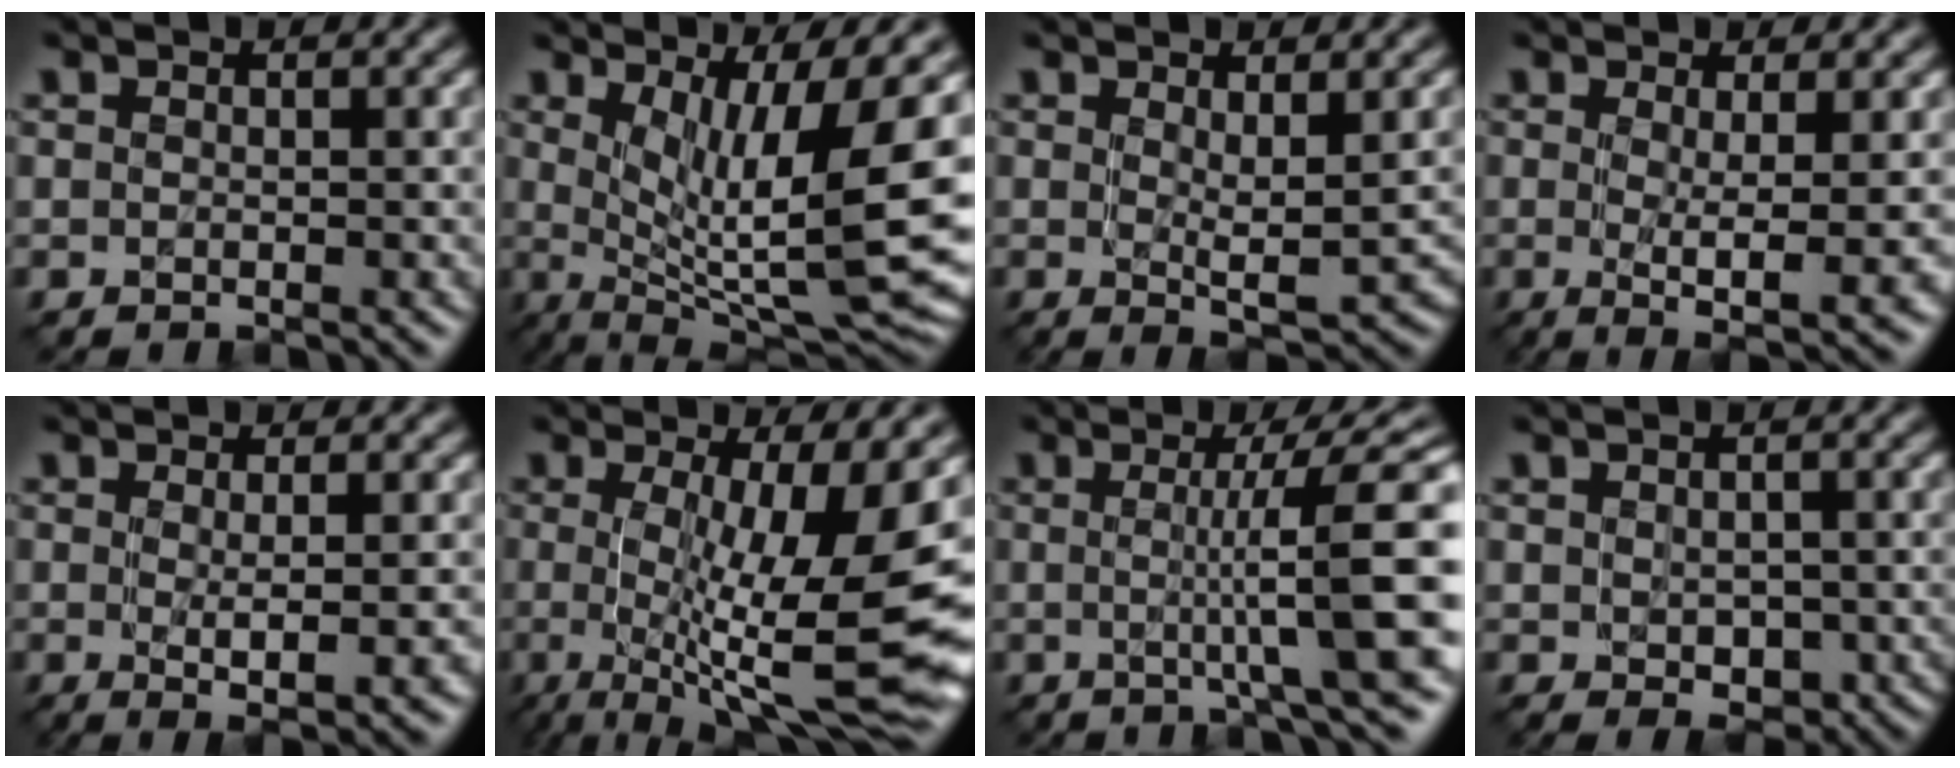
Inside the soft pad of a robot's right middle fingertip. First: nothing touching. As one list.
[{"total": 12.7, "force": [1.8, 3.7, 12.0], "torque": [-0.178, -0.017, 0.032]}, {"total": 2.7, "force": [0.7, 0.4, 2.6], "torque": [-0.040, -0.005, 0.014]}, {"total": 4.9, "force": [-0.2, 0.7, 4.8], "torque": [-0.079, -0.009, -0.002]}, {"total": 4.1, "force": [-0.3, 0.8, 4.1], "torque": [-0.058, 0.000, -0.003]}, {"total": 12.8, "force": [-0.9, 3.0, 12.5], "torque": [-0.185, -0.010, -0.015]}, {"total": 8.3, "force": [0.2, 1.3, 8.2], "torque": [-0.107, 0.007, 0.000]}, {"total": 3.0, "force": [-0.6, 2.0, 2.2], "torque": [-0.031, -0.012, -0.002]}]